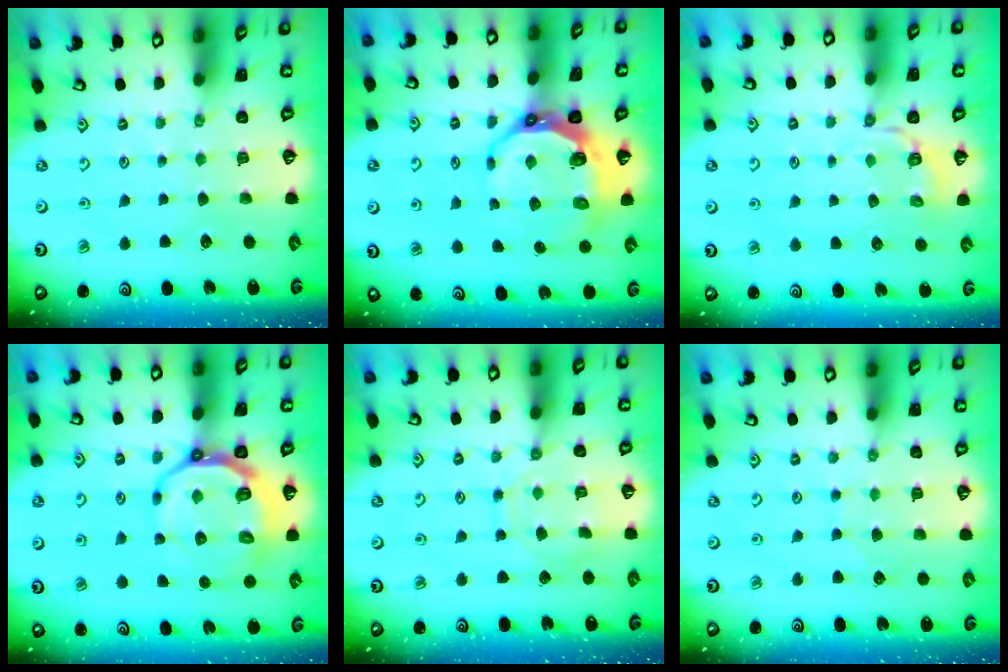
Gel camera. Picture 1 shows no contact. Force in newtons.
{"total": 10.7, "press": 9.9, "slide": 4.0}
{"total": 3.4, "press": 2.9, "slide": 1.8}
{"total": 11.6, "press": 11.1, "slide": 3.5}
{"total": 10.2, "press": 10.2, "slide": 0.9}
{"total": 5.1, "press": 5.1, "slide": 0.5}